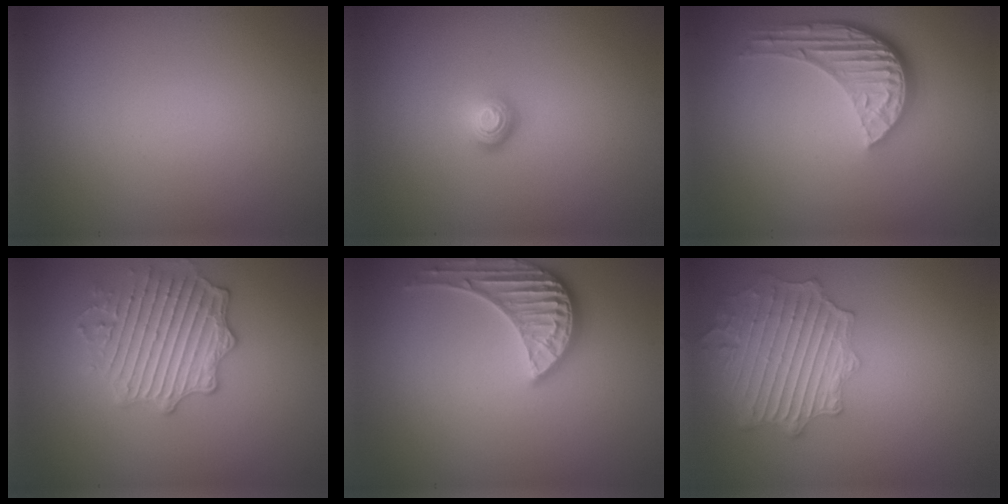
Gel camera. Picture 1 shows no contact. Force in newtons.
{"total": 1.8, "press": 1.2, "slide": 1.4}
{"total": 5.2, "press": 3.9, "slide": 3.4}
{"total": 4.0, "press": 4.0, "slide": 0.2}
{"total": 3.3, "press": 3.3, "slide": 0.4}
{"total": 6.3, "press": 5.1, "slide": 3.7}